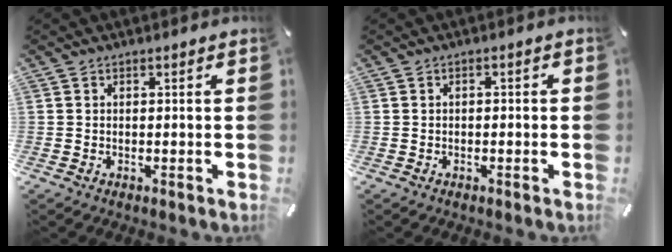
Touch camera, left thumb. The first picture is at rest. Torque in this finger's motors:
{"motor_torque": [-0.32, -0.20, 0.02, 0.09, -0.01]}